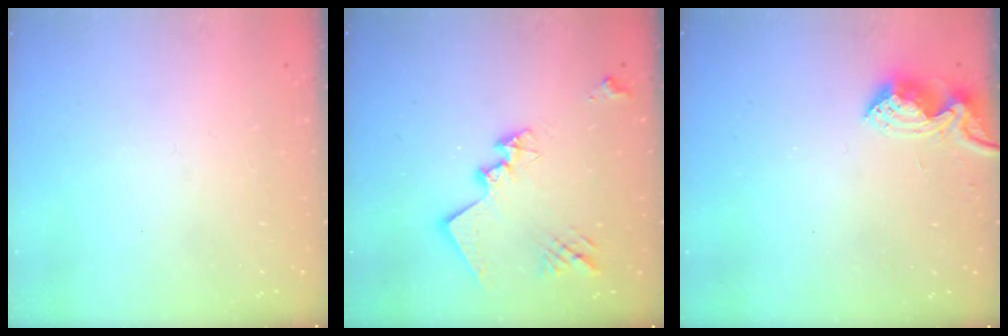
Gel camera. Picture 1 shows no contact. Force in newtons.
{"total": 15.2, "press": 15.2, "slide": 0.4}
{"total": 8.9, "press": 8.9, "slide": 0.4}